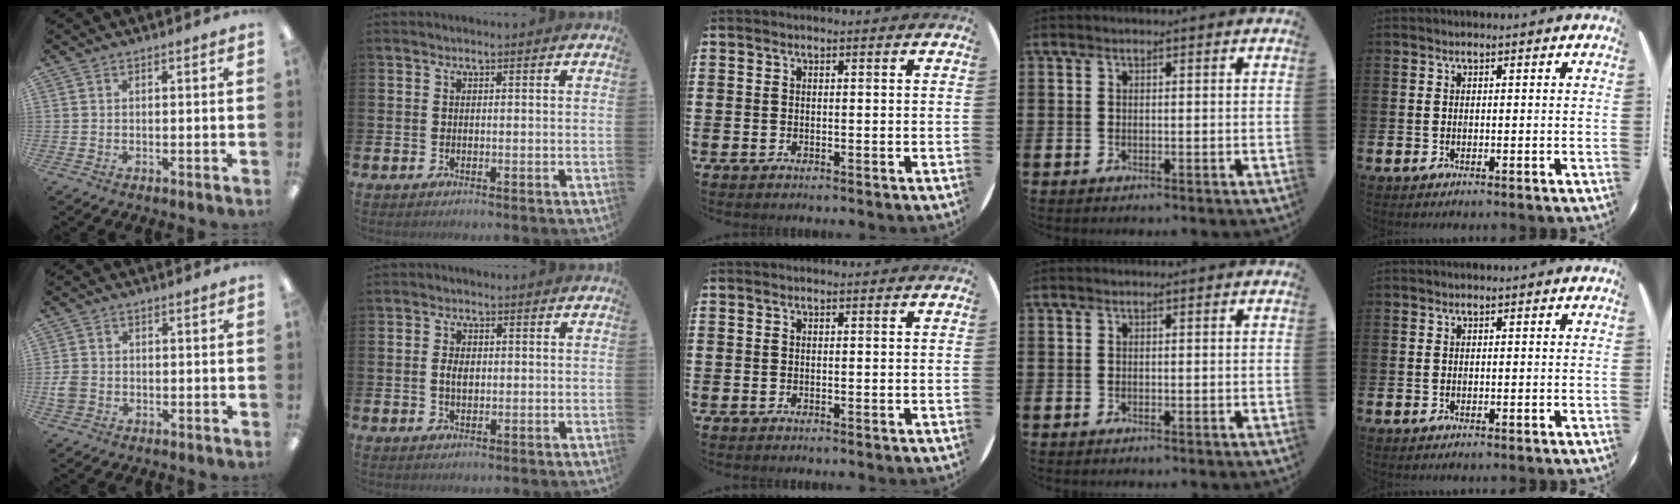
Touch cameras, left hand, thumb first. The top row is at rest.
{"thumb": {"total": 3.4, "force": [-0.7, 2.9, 1.7], "torque": [-0.034, 0.003, -0.013]}, "index": {"total": 2.4, "force": [0.1, 1.6, 1.9], "torque": [-0.027, 0.004, -0.002]}}